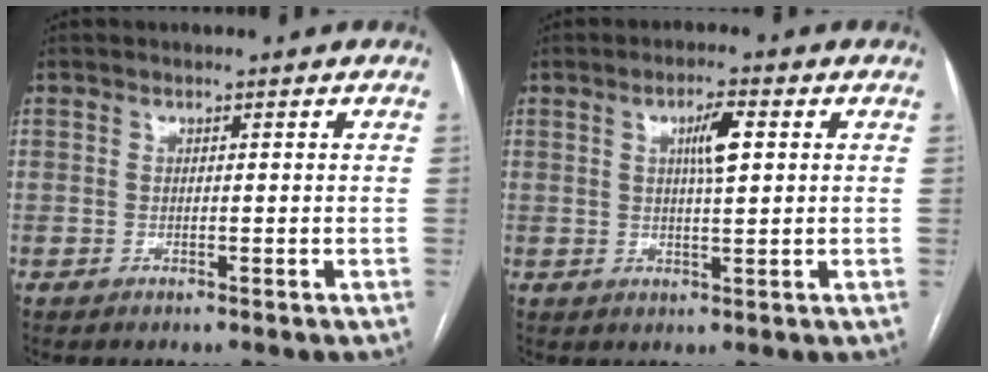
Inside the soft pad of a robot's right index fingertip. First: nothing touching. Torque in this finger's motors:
{"motor_torque": [0.16, 0.07, 0.13, 0.07]}